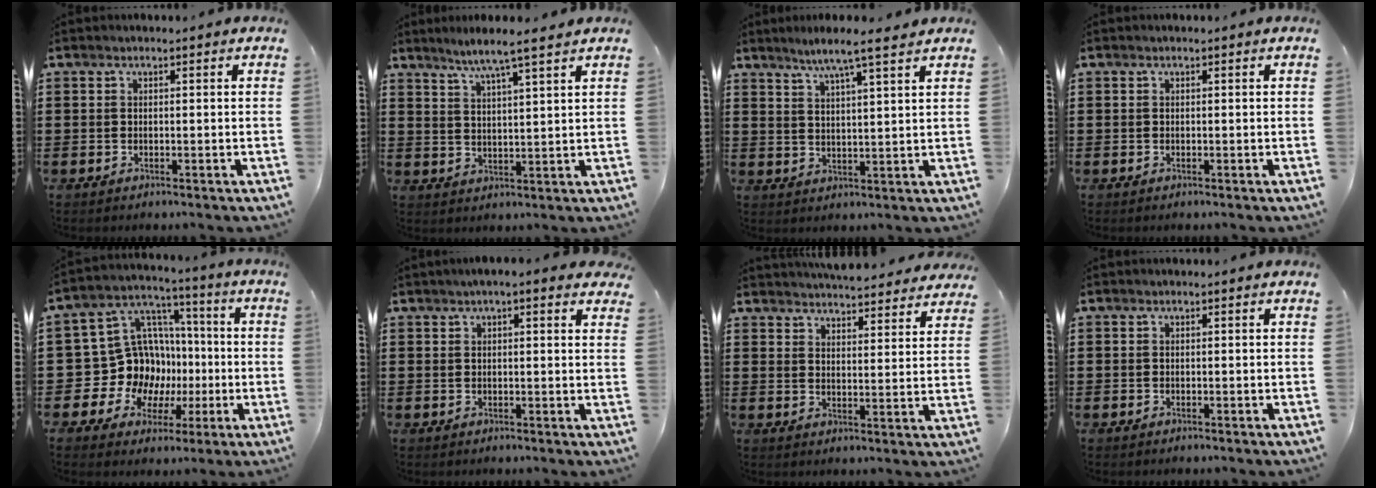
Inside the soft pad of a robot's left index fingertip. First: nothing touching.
{"total": 5.3, "force": [4.4, -0.8, 2.9], "torque": [-0.069, -0.014, 0.074]}
{"total": 6.0, "force": [4.8, -0.4, 3.6], "torque": [-0.083, -0.009, 0.082]}
{"total": 0.0}
{"total": 12.8, "force": [-0.9, 11.9, 4.7], "torque": [-0.123, 0.004, -0.001]}
{"total": 2.7, "force": [1.9, 0.3, 1.8], "torque": [-0.041, 0.006, 0.034]}
{"total": 5.0, "force": [5.0, 0.1, 0.7], "torque": [-0.023, -0.027, 0.088]}
{"total": 0.0}